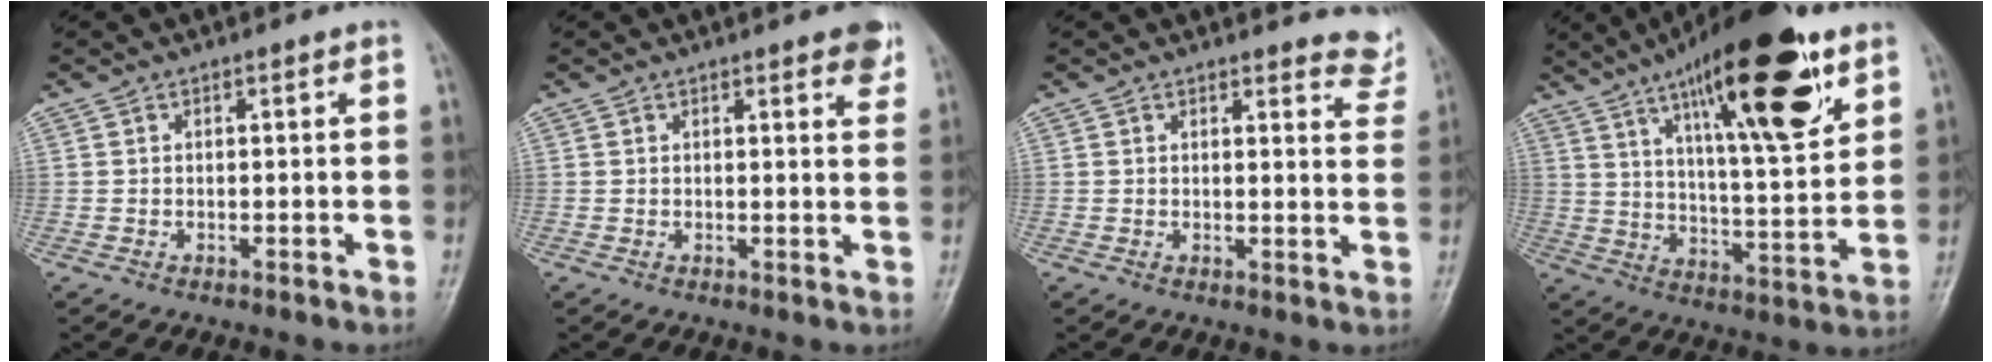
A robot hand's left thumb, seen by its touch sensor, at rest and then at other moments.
{"total": 4.3, "force": [2.9, 1.3, 3.0], "torque": [-0.019, -0.008, 0.029]}
{"total": 6.3, "force": [6.0, 1.6, 0.8], "torque": [0.023, -0.042, 0.043]}
{"total": 23.5, "force": [12.8, 6.1, 18.7], "torque": [-0.273, -0.042, 0.206]}